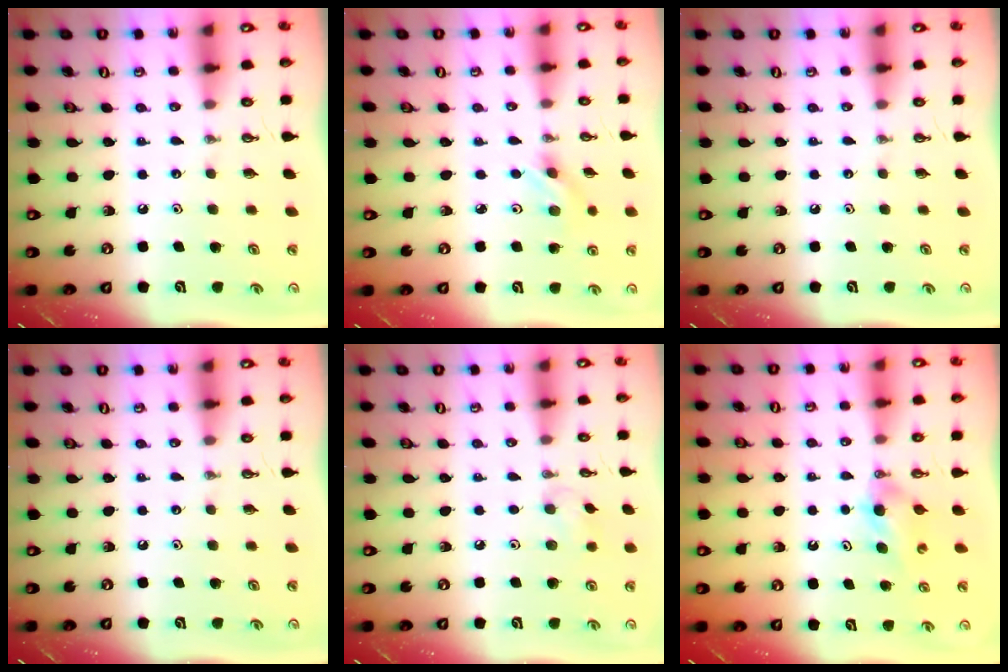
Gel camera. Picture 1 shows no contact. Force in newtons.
{"total": 4.1, "press": 3.8, "slide": 1.3}
{"total": 0.0}
{"total": 0.0}
{"total": 6.2, "press": 6.1, "slide": 0.9}
{"total": 3.8, "press": 3.8, "slide": 0.6}